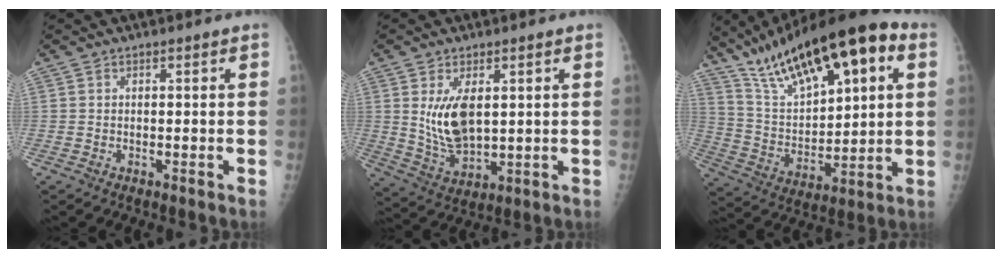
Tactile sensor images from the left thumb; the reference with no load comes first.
{"total": 9.3, "force": [2.1, 4.9, 7.6], "torque": [-0.130, -0.022, 0.055]}
{"total": 24.4, "force": [12.8, 9.0, 18.8], "torque": [-0.283, -0.014, 0.231]}